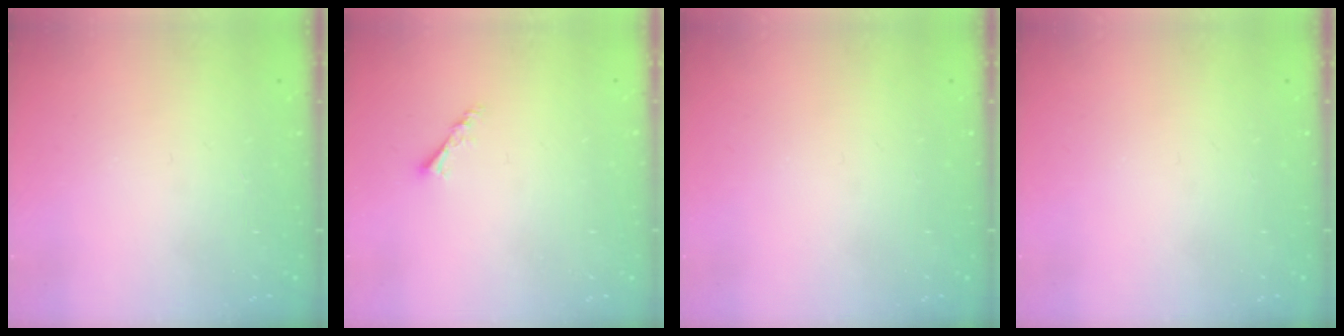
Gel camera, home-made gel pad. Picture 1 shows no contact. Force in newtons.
{"total": 3.0, "press": 2.9, "slide": 0.6}
{"total": 0.0}
{"total": 0.0}